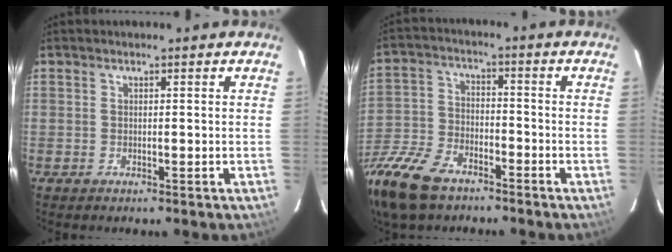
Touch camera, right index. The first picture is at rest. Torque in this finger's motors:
{"motor_torque": [1.52, -0.62, 0.51, 0.14]}